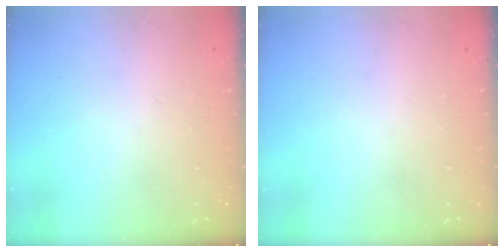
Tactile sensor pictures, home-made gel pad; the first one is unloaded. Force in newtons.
{"total": 0.0}